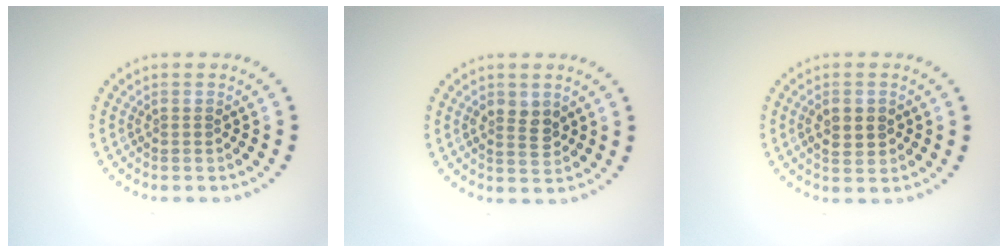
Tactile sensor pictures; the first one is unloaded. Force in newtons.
{"total": 2.2, "press": 2.2, "slide": 0.4}
{"total": 2.8, "press": 2.8, "slide": 0.1}